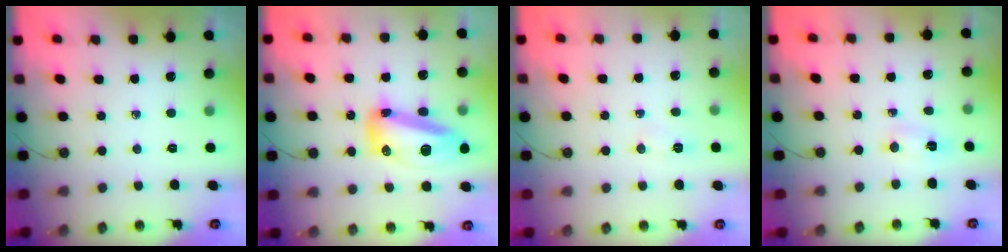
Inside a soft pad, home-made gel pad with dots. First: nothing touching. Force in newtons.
{"total": 15.7, "press": 15.7, "slide": 1.4}
{"total": 5.7, "press": 5.4, "slide": 2.1}
{"total": 2.6, "press": 1.3, "slide": 2.2}